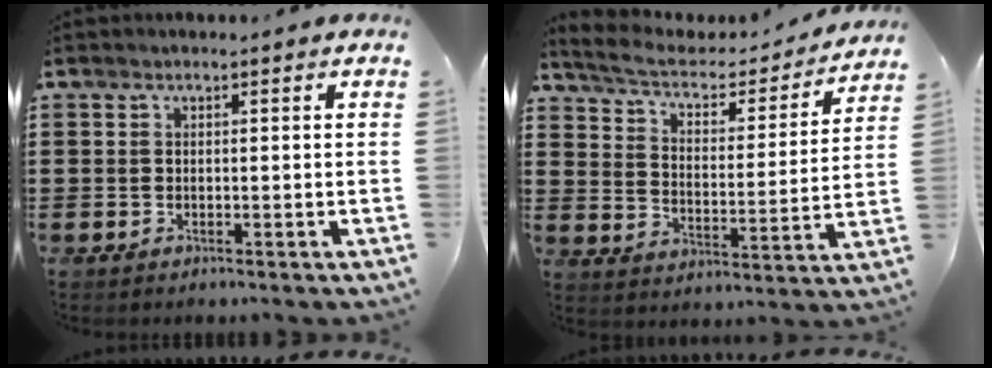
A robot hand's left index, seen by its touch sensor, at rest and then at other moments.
{"total": 4.9, "force": [4.3, 1.3, 2.1], "torque": [-0.064, -0.030, 0.067]}